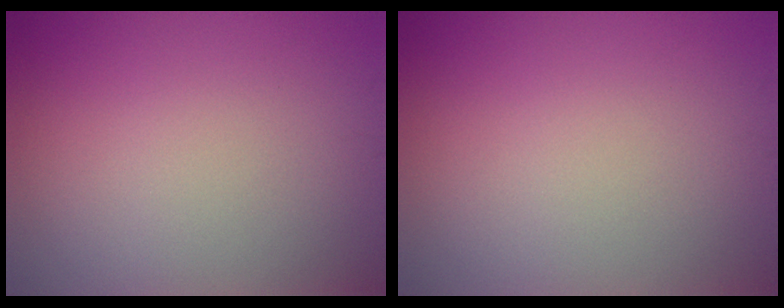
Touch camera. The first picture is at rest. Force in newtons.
{"total": 0.0}